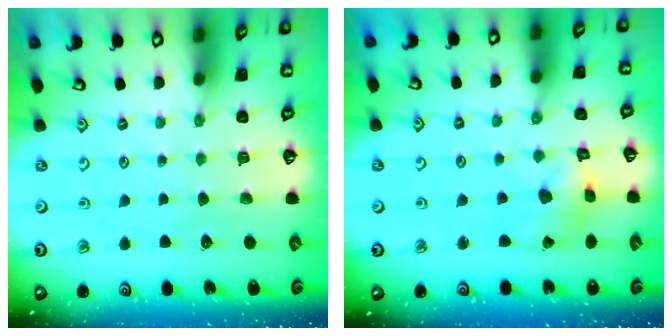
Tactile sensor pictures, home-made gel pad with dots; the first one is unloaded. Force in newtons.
{"total": 6.8, "press": 6.8, "slide": 0.7}